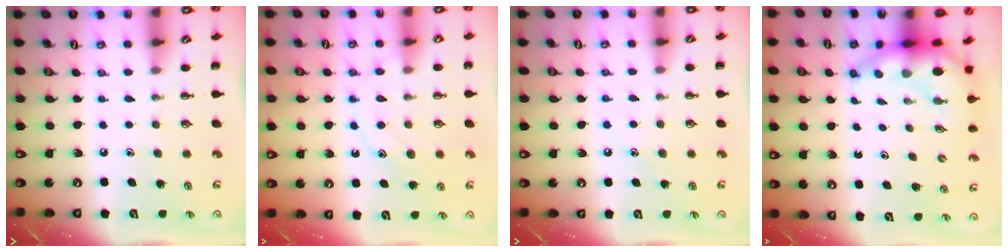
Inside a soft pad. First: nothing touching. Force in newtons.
{"total": 11.1, "press": 11.1, "slide": 0.6}
{"total": 7.3, "press": 7.1, "slide": 1.5}
{"total": 6.5, "press": 6.3, "slide": 1.8}